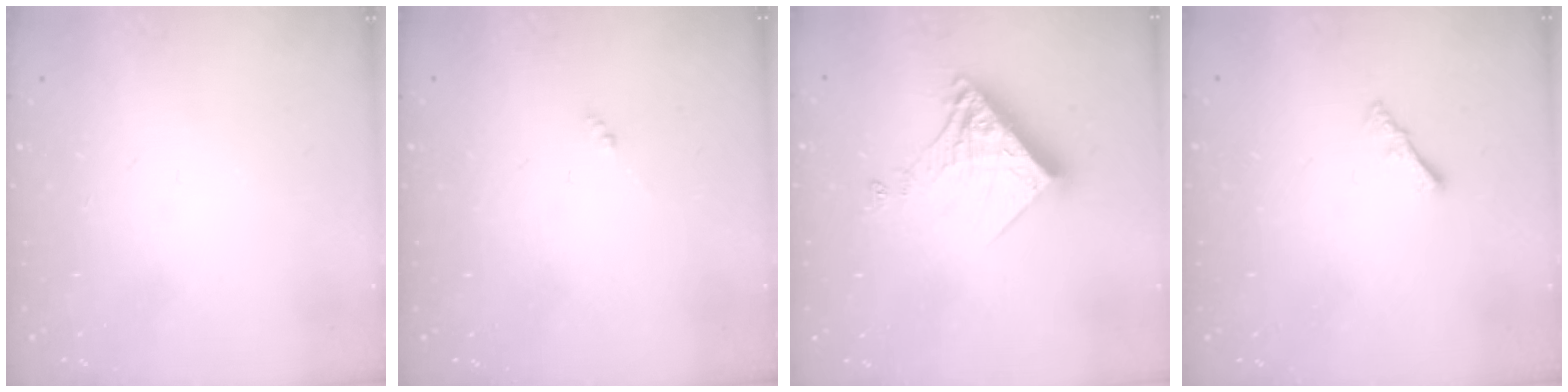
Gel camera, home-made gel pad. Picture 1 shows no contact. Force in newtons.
{"total": 0.0}
{"total": 13.9, "press": 13.9, "slide": 1.1}
{"total": 1.6, "press": 1.5, "slide": 0.5}